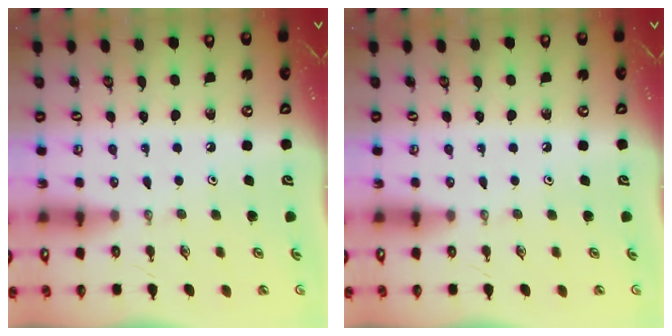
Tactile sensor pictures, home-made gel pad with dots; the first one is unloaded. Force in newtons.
{"total": 0.0}